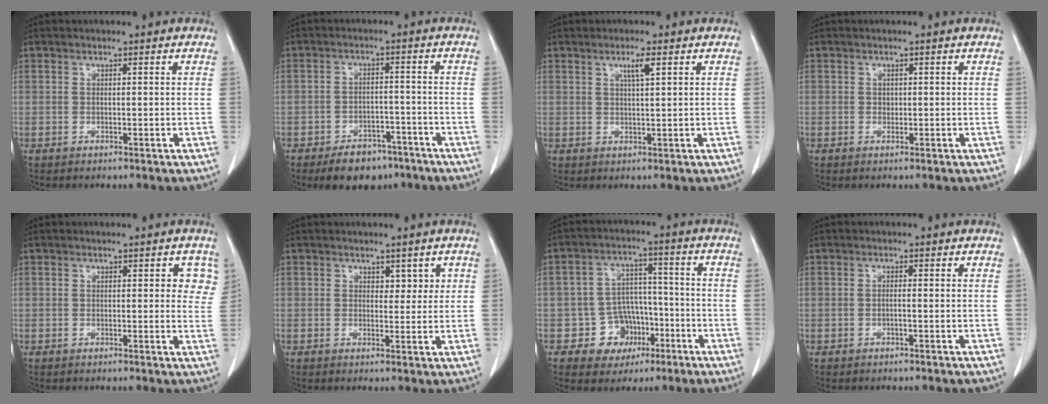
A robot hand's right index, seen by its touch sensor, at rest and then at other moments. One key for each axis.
{"total": 7.6, "fx": -5.5, "fy": 4.2, "fz": 3.2, "tx": -0.047, "ty": 0.006, "tz": -0.080}
{"total": 2.5, "fx": 1.2, "fy": -0.1, "fz": 2.2, "tx": -0.042, "ty": -0.001, "tz": 0.021}
{"total": 0.0}
{"total": 3.2, "fx": 1.3, "fy": 1.8, "fz": 2.3, "tx": -0.005, "ty": 0.000, "tz": 0.005}
{"total": 2.4, "fx": 1.2, "fy": 1.6, "fz": 1.3, "tx": -0.007, "ty": -0.001, "tz": 0.017}
{"total": 7.7, "fx": -3.2, "fy": 6.8, "fz": 1.6, "tx": -0.009, "ty": 0.023, "tz": -0.038}
{"total": 0.7, "fx": -0.2, "fy": 0.0, "fz": 0.6, "tx": -0.008, "ty": 0.004, "tz": -0.003}